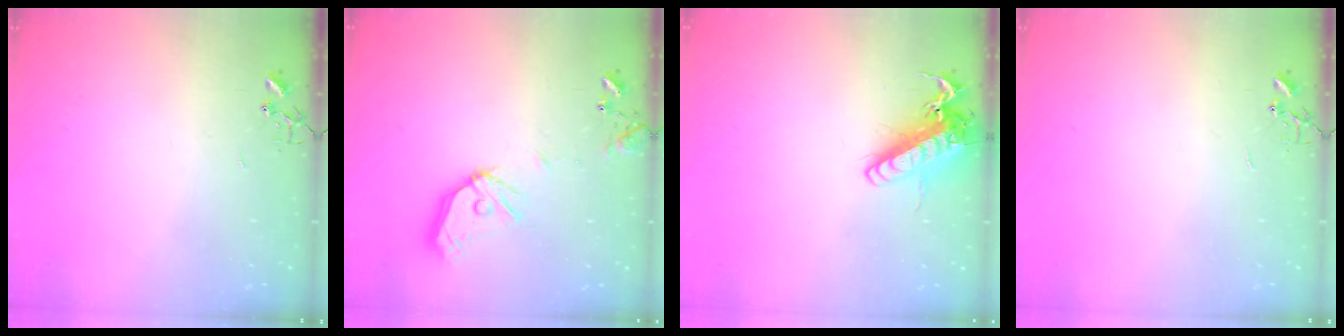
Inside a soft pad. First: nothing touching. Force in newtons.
{"total": 13.4, "press": 13.2, "slide": 2.1}
{"total": 16.5, "press": 16.3, "slide": 2.7}
{"total": 0.0}